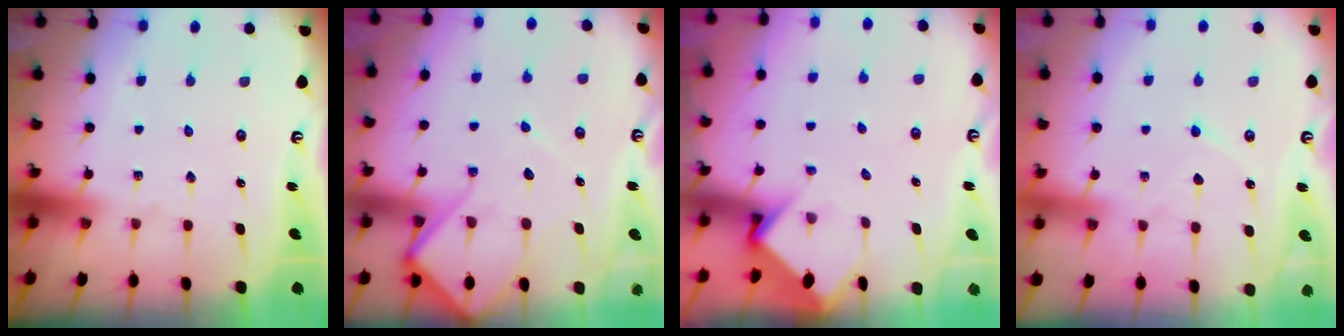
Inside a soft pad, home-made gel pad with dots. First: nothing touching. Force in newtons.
{"total": 10.3, "press": 10.2, "slide": 1.0}
{"total": 4.3, "press": 4.3, "slide": 0.4}
{"total": 5.1, "press": 5.1, "slide": 0.6}